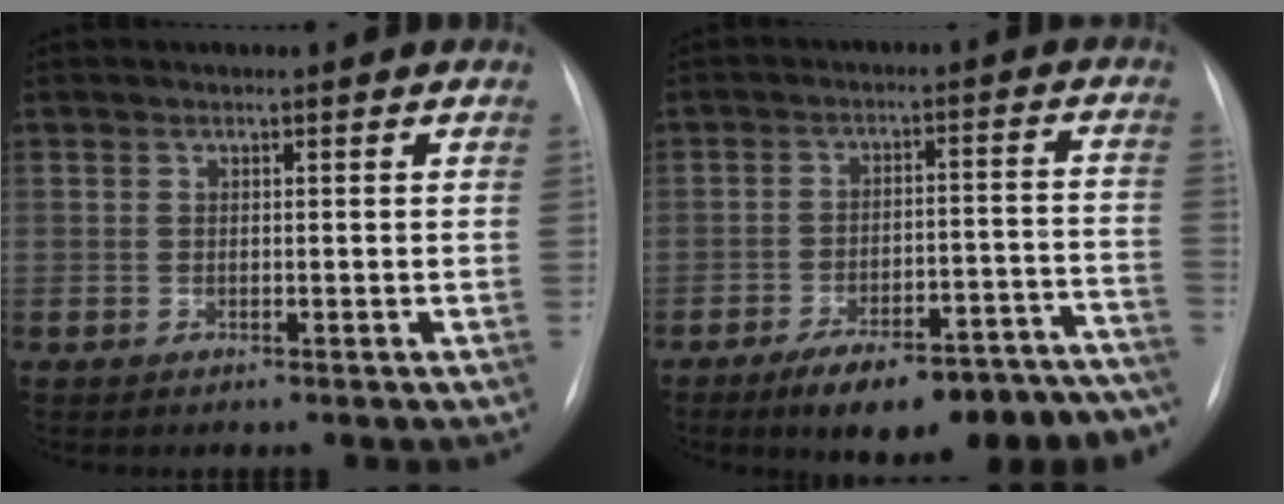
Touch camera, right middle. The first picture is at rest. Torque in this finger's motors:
{"motor_torque": [1.17, -0.97, 0.39, 0.12]}